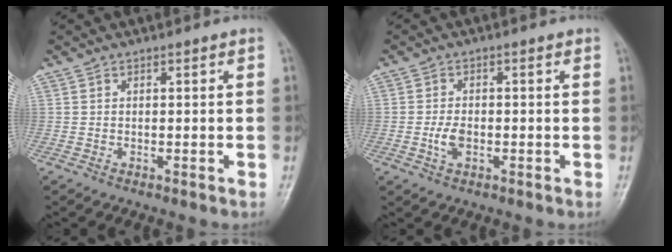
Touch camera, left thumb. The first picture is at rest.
{"total": 3.1, "force": [-0.8, 1.8, 2.4], "torque": [-0.047, 0.003, -0.016]}